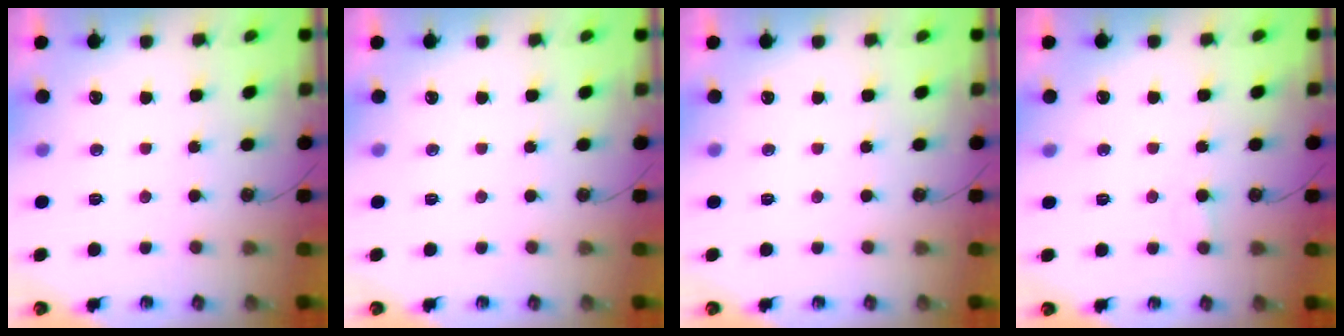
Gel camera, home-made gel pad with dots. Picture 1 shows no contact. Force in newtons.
{"total": 0.0}
{"total": 0.0}
{"total": 5.2, "press": 5.2, "slide": 0.4}